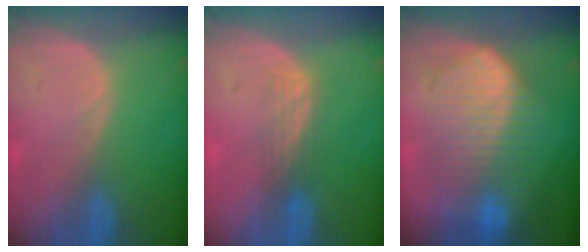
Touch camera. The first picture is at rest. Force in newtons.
{"total": 2.9, "press": 2.5, "slide": 1.5}
{"total": 10.4, "press": 10.4, "slide": 0.5}